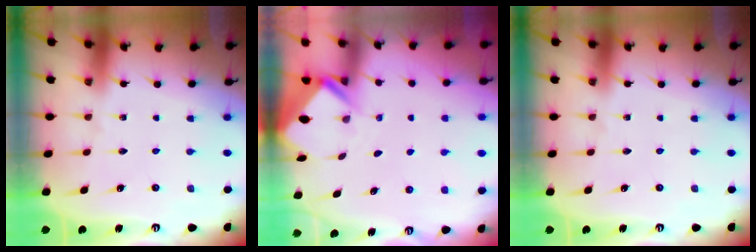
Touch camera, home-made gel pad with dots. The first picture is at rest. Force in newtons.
{"total": 2.3, "press": 2.3, "slide": 0.1}
{"total": 0.0}